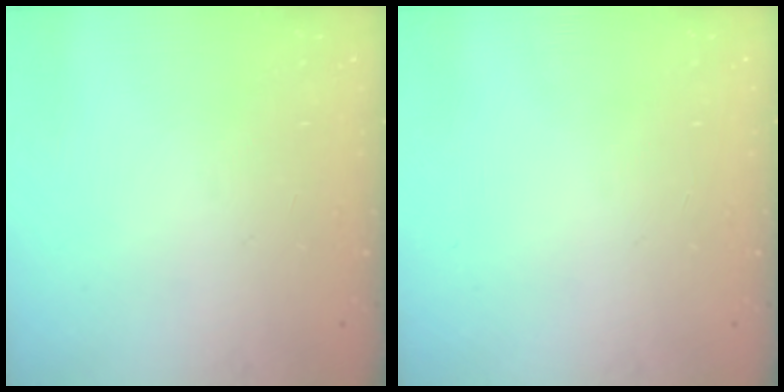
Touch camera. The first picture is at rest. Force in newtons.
{"total": 0.0}